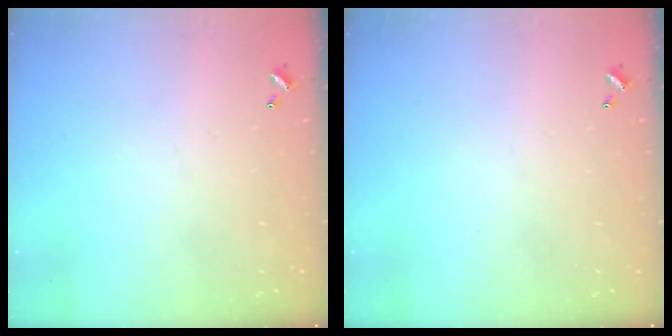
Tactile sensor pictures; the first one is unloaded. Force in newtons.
{"total": 0.0}